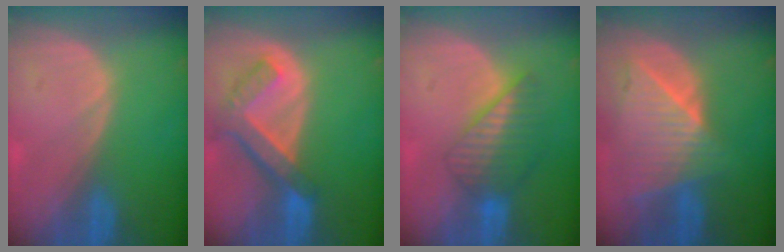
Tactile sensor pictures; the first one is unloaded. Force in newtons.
{"total": 7.7, "press": 6.6, "slide": 3.9}
{"total": 6.6, "press": 6.1, "slide": 2.7}
{"total": 9.1, "press": 8.1, "slide": 4.0}